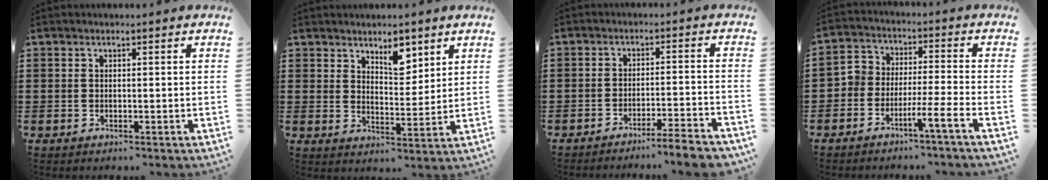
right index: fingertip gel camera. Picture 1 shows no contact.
{"total": 5.5, "force": [3.8, 2.5, 2.9], "torque": [-0.044, -0.007, 0.065]}
{"total": 4.4, "force": [-4.1, -0.4, 1.7], "torque": [-0.028, -0.013, -0.080]}
{"total": 4.5, "force": [-4.2, -0.1, 1.8], "torque": [-0.042, -0.009, -0.085]}